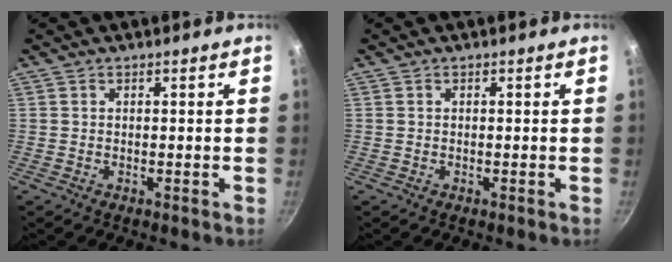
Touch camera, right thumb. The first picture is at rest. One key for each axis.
{"total": 0.0}